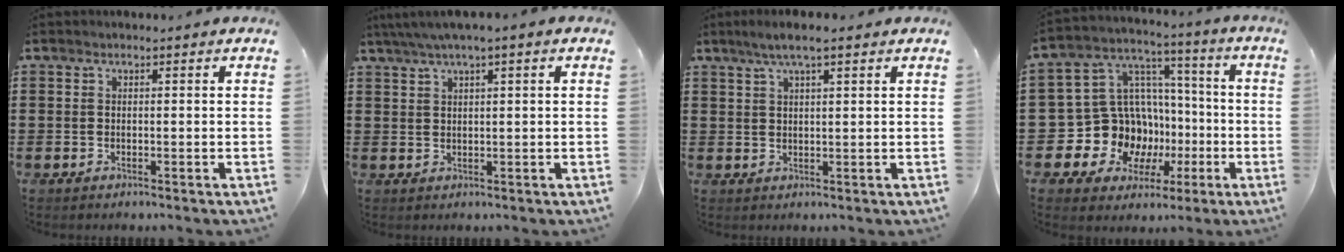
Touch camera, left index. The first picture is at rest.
{"total": 2.4, "force": [1.1, 0.0, 2.1], "torque": [-0.042, 0.002, 0.020]}
{"total": 3.8, "force": [2.4, 0.4, 3.0], "torque": [-0.061, 0.005, 0.041]}
{"total": 12.9, "force": [-2.7, 12.1, 3.6], "torque": [-0.115, -0.010, -0.022]}